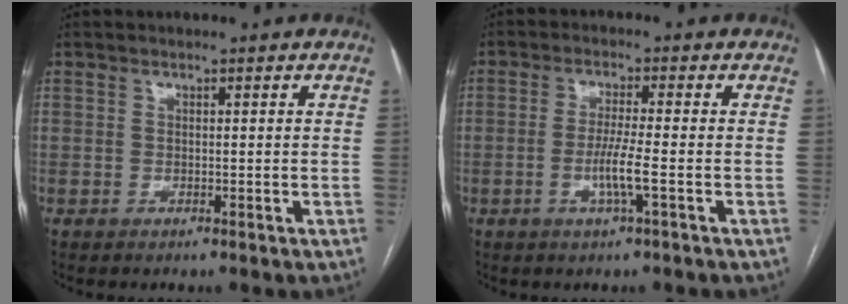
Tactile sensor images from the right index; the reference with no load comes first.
{"total": 4.8, "force": [-1.5, -0.4, 4.6], "torque": [-0.084, -0.007, -0.029]}